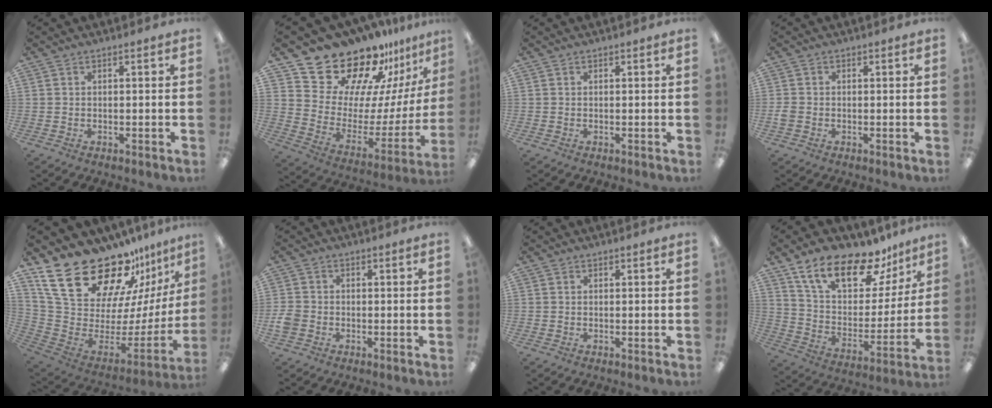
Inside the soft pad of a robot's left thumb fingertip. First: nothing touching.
{"total": 22.0, "force": [19.2, 9.0, 5.8], "torque": [-0.100, -0.152, 0.349]}
{"total": 0.0}
{"total": 2.0, "force": [-0.5, 1.7, 0.9], "torque": [-0.013, 0.005, -0.010]}
{"total": 28.5, "force": [20.7, 12.0, 15.6], "torque": [-0.258, -0.148, 0.386]}
{"total": 3.7, "force": [-1.2, 3.2, 1.6], "torque": [-0.030, 0.008, -0.022]}
{"total": 0.0}
{"total": 19.2, "force": [13.7, 8.6, 10.3], "torque": [-0.178, -0.083, 0.241]}